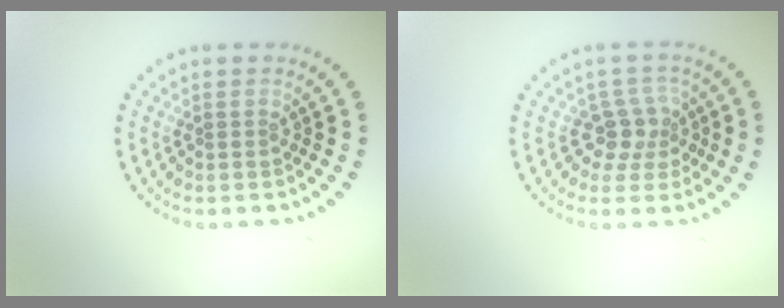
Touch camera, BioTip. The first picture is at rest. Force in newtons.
{"total": 2.7, "press": 2.3, "slide": 1.4}